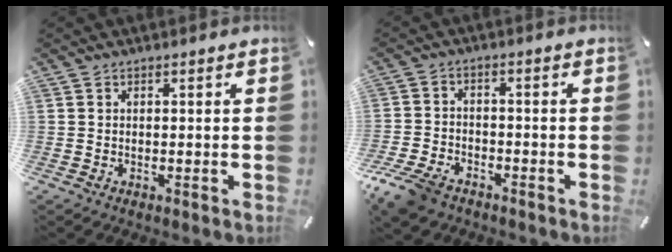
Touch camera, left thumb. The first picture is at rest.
{"total": 7.2, "force": [-5.3, 3.9, 2.8], "torque": [-0.074, 0.020, -0.105]}